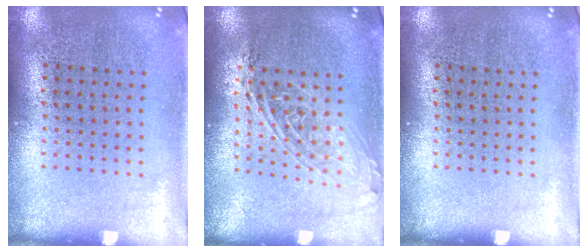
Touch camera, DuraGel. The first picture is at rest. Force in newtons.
{"total": 1.7, "press": 1.4, "slide": 0.9}
{"total": 0.0}